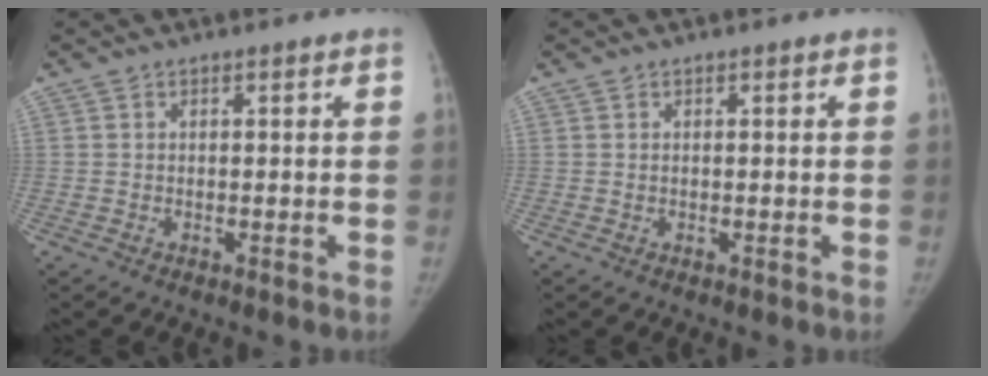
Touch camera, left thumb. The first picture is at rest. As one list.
[{"total": 0.0}]